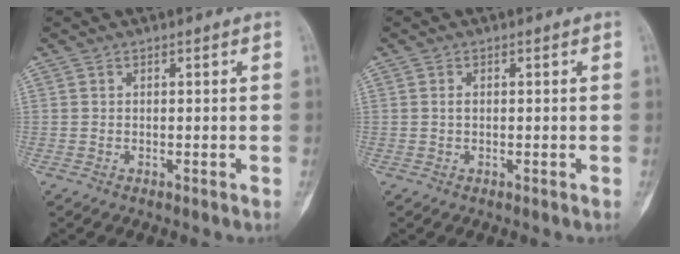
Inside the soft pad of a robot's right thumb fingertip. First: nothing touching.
{"total": 0.8, "force": [-0.1, 0.4, 0.7], "torque": [-0.013, 0.001, -0.001]}